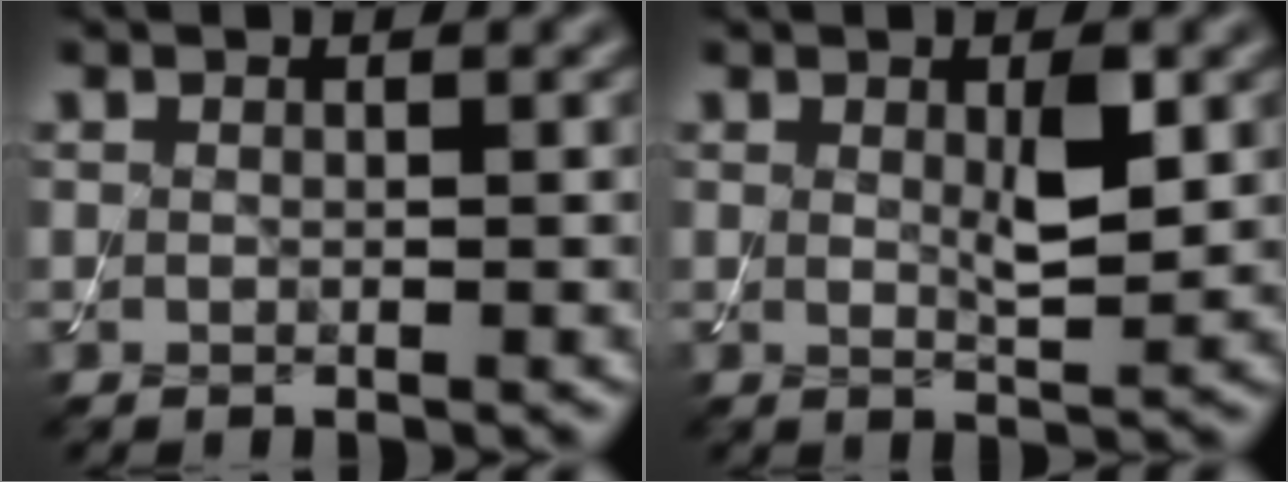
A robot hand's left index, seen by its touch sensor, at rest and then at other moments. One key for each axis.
{"total": 3.1, "fx": 0.8, "fy": 0.7, "fz": 2.9, "tx": -0.052, "ty": -0.007, "tz": 0.015}